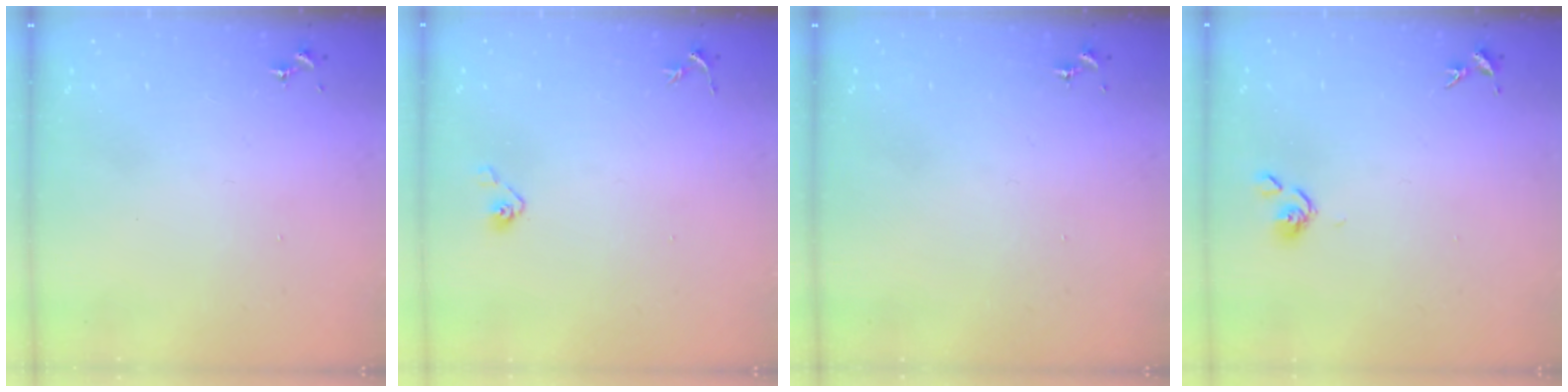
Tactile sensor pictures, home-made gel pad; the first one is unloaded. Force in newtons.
{"total": 4.1, "press": 3.9, "slide": 1.2}
{"total": 0.0}
{"total": 4.3, "press": 4.2, "slide": 0.6}